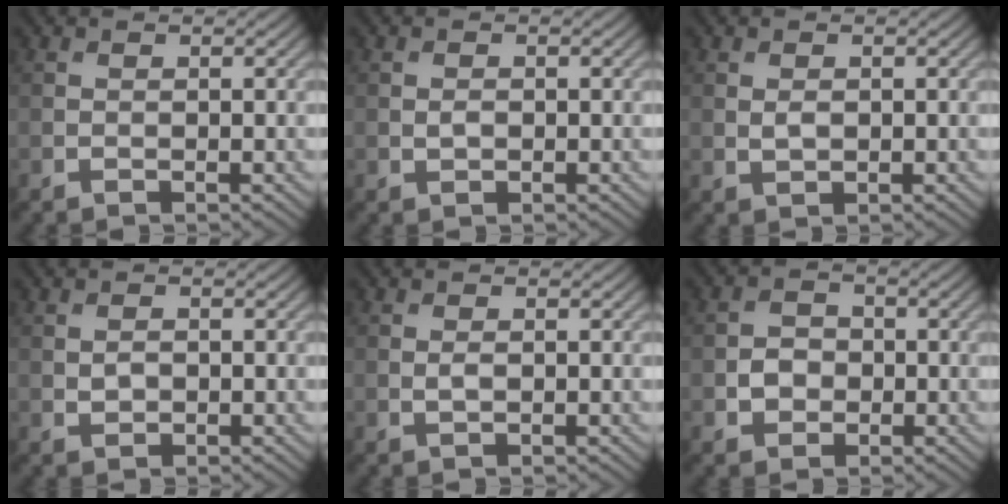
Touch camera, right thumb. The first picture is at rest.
{"total": 0.9, "force": [-0.1, 0.7, 0.6], "torque": [-0.012, -0.002, -0.002]}
{"total": 1.2, "force": [0.2, 0.8, 0.9], "torque": [-0.021, -0.003, 0.006]}
{"total": 1.2, "force": [0.0, 0.9, 0.9], "torque": [-0.017, -0.002, 0.002]}
{"total": 1.0, "force": [0.0, 0.5, 0.9], "torque": [-0.020, -0.003, 0.002]}
{"total": 2.7, "force": [-0.6, 2.4, 1.2], "torque": [-0.021, -0.002, -0.016]}